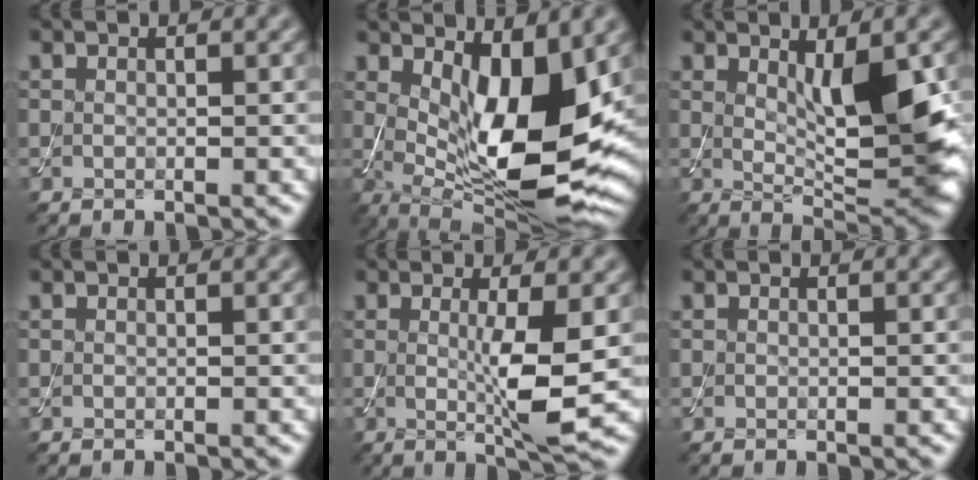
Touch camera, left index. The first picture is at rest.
{"total": 11.0, "force": [1.3, 4.2, 10.1], "torque": [-0.164, -0.019, 0.028]}
{"total": 6.6, "force": [1.2, 1.8, 6.2], "torque": [-0.097, -0.011, 0.024]}
{"total": 0.0}
{"total": 4.7, "force": [0.0, 0.6, 4.7], "torque": [-0.083, -0.013, 0.002]}
{"total": 0.0}